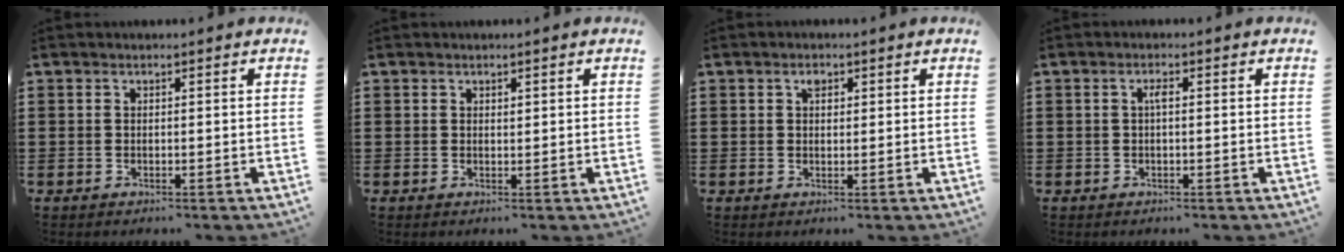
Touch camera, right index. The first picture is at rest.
{"total": 0.5, "force": [0.3, 0.3, 0.2], "torque": [-0.005, 0.002, 0.007]}
{"total": 1.5, "force": [0.7, 0.9, 1.0], "torque": [-0.024, 0.005, 0.012]}
{"total": 1.5, "force": [0.0, 0.3, 1.4], "torque": [-0.027, 0.003, -0.001]}